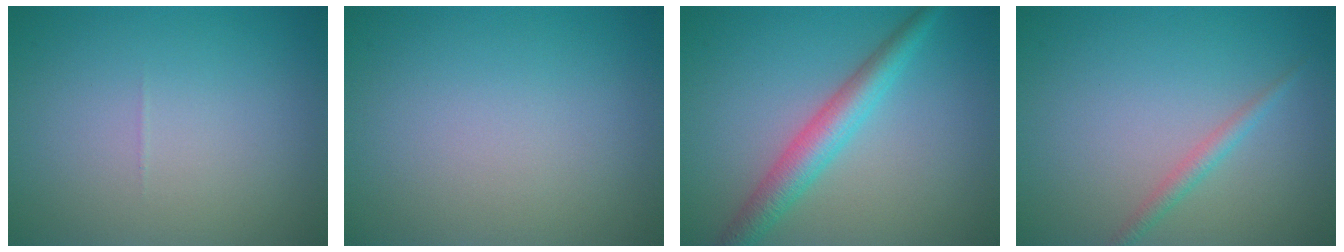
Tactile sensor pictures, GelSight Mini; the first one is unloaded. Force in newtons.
{"total": 0.0}
{"total": 4.1, "press": 4.1, "slide": 0.0}
{"total": 1.4, "press": 1.4, "slide": 0.1}